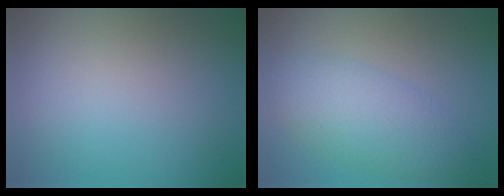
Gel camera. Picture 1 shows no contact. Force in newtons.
{"total": 4.7, "press": 4.7, "slide": 0.0}